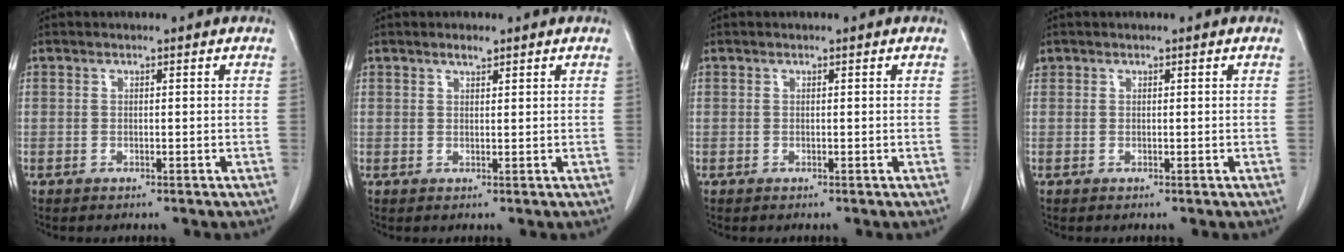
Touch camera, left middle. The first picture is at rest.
{"total": 1.3, "force": [1.0, 0.3, 0.7], "torque": [-0.017, 0.000, 0.020]}
{"total": 0.0}
{"total": 0.6, "force": [0.4, 0.4, 0.0], "torque": [0.001, 0.011, 0.009]}